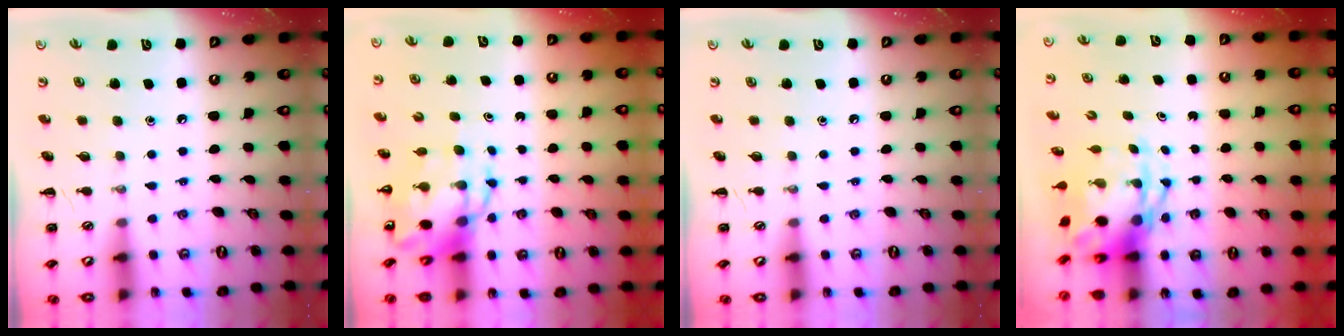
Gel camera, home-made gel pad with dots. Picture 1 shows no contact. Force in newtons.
{"total": 8.9, "press": 8.5, "slide": 2.7}
{"total": 0.0}
{"total": 4.3, "press": 4.2, "slide": 0.9}